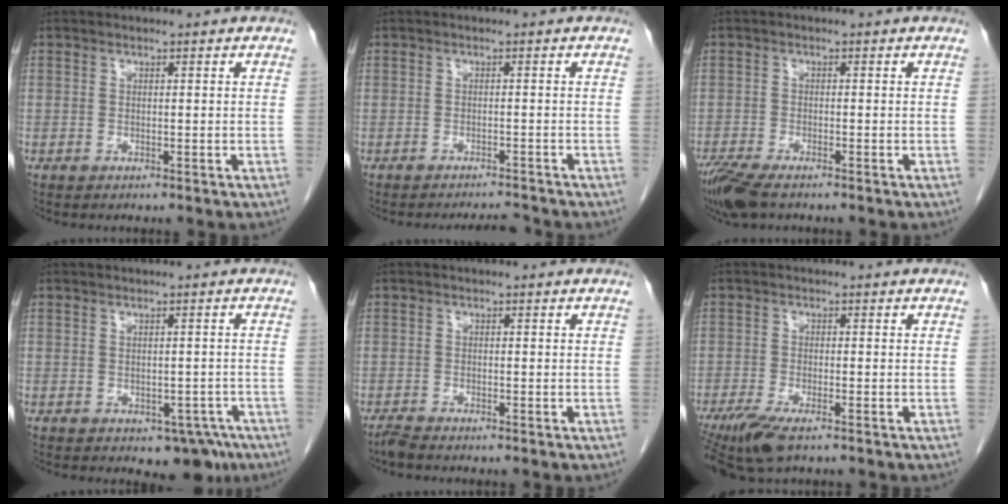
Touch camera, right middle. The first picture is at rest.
{"total": 3.2, "force": [-3.2, -0.3, 0.2], "torque": [-0.006, -0.011, -0.047]}
{"total": 6.4, "force": [-4.9, 1.7, 3.8], "torque": [-0.075, -0.016, -0.089]}
{"total": 4.8, "force": [-2.8, 2.8, 2.7], "torque": [-0.012, 0.007, -0.029]}
{"total": 1.5, "force": [-1.4, 0.0, 0.6], "torque": [-0.019, -0.005, -0.030]}
{"total": 7.3, "force": [-5.1, 1.8, 5.0], "torque": [-0.090, -0.018, -0.088]}